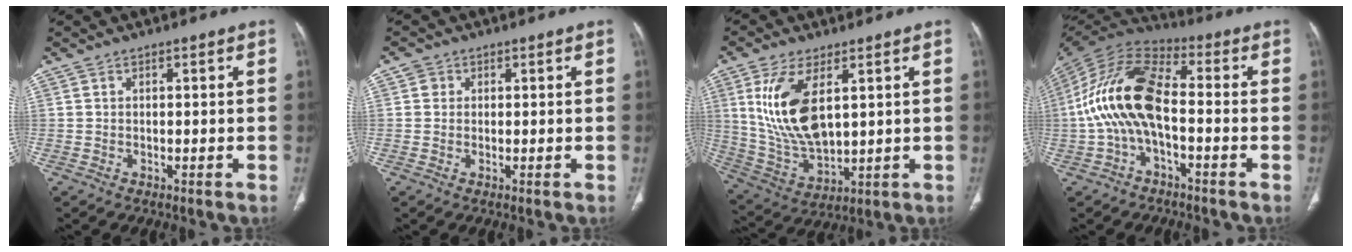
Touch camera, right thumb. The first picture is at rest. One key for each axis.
{"total": 1.5, "fx": 0.3, "fy": 1.4, "fz": 0.3, "tx": 0.003, "ty": 0.001, "tz": 0.002}
{"total": 14.8, "fx": 4.3, "fy": 7.1, "fz": 12.3, "tx": -0.248, "ty": -0.023, "tz": 0.098}
{"total": 15.6, "fx": -1.9, "fy": 7.7, "fz": 13.5, "tx": -0.271, "ty": 0.042, "tz": -0.045}